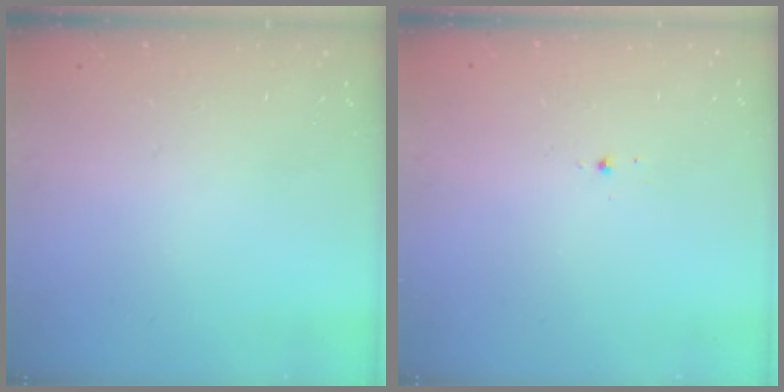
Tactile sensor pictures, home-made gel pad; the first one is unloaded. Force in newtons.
{"total": 2.9, "press": 2.8, "slide": 0.8}